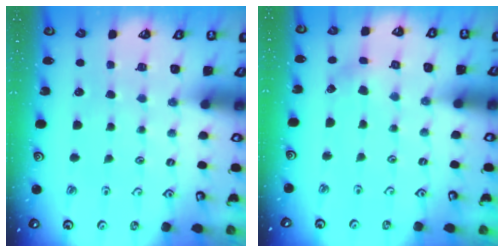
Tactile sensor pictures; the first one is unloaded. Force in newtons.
{"total": 1.5, "press": 1.5, "slide": 0.2}